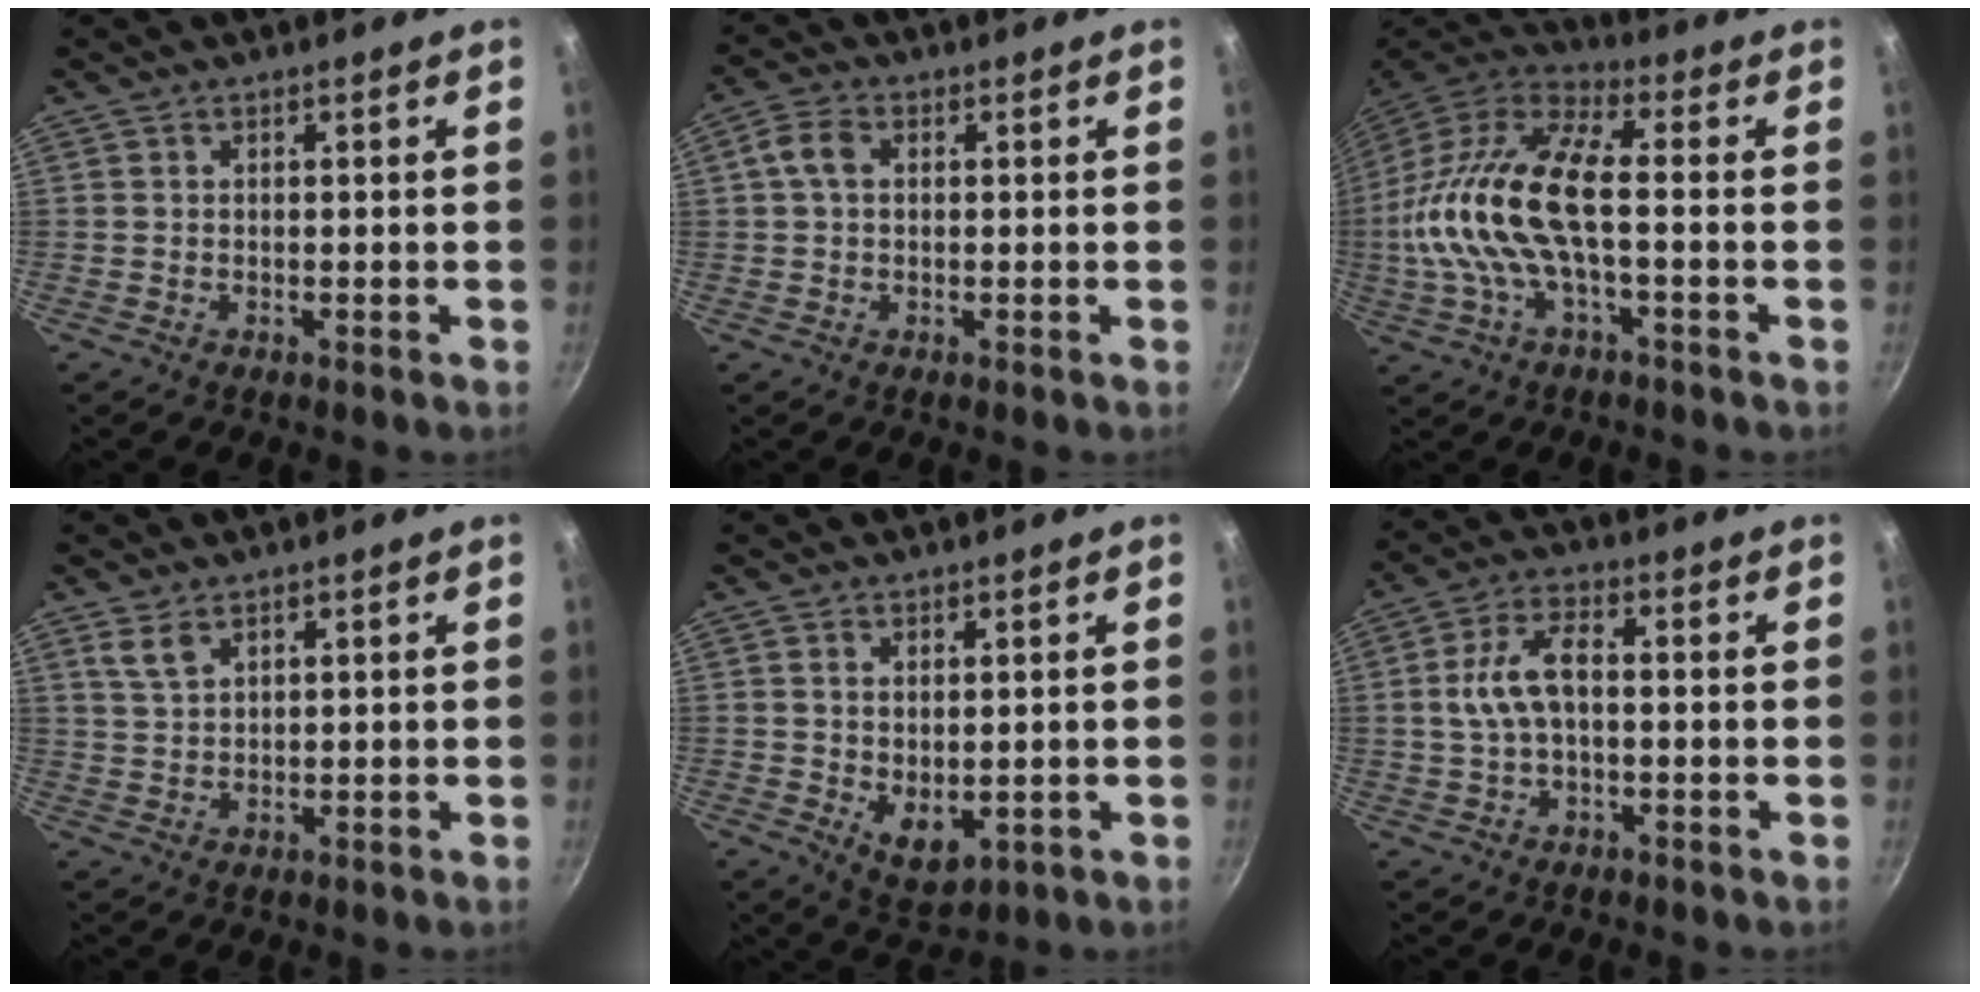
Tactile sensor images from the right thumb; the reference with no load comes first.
{"total": 4.2, "force": [0.7, 3.1, 2.8], "torque": [-0.052, 0.010, 0.004]}
{"total": 18.3, "force": [-1.3, 7.6, 16.6], "torque": [-0.331, 0.029, -0.039]}
{"total": 3.4, "force": [2.2, 1.7, 2.0], "torque": [-0.036, -0.011, 0.047]}
{"total": 5.8, "force": [0.4, 3.5, 4.6], "torque": [-0.066, -0.021, 0.021]}
{"total": 7.9, "force": [0.0, 4.2, 6.7], "torque": [-0.130, 0.025, -0.005]}